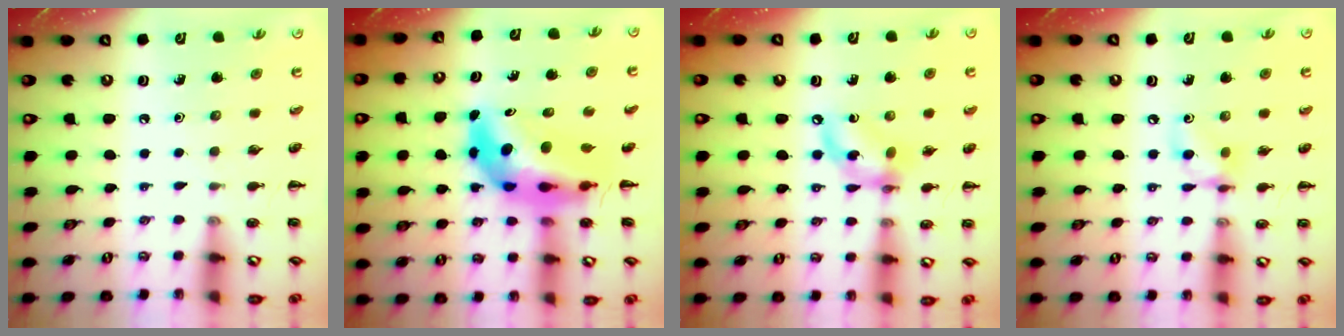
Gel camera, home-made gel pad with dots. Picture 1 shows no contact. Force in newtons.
{"total": 9.9, "press": 9.4, "slide": 3.3}
{"total": 10.9, "press": 10.6, "slide": 2.1}
{"total": 7.4, "press": 7.4, "slide": 0.7}